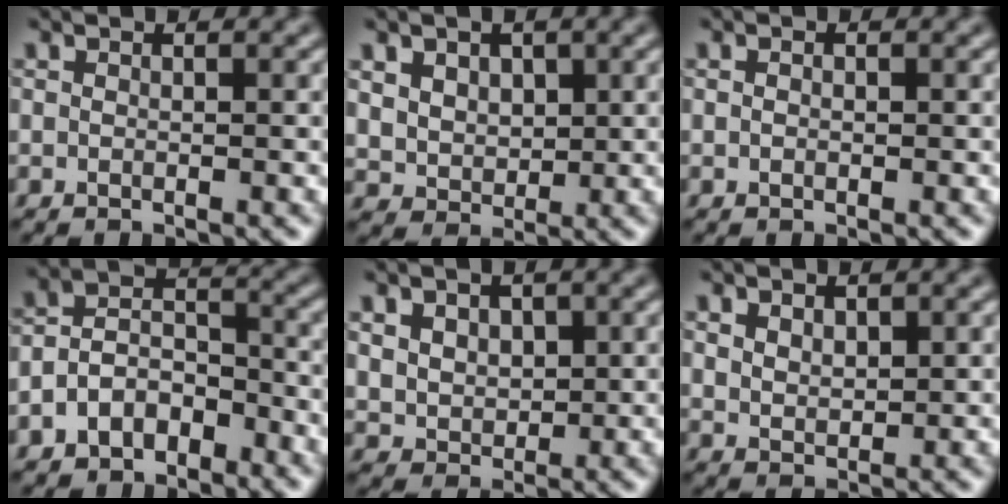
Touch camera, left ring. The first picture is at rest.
{"total": 4.2, "force": [1.6, 3.1, 2.2], "torque": [-0.056, 0.004, 0.031]}
{"total": 0.6, "force": [0.0, 0.4, 0.4], "torque": [-0.007, -0.003, 0.000]}
{"total": 4.8, "force": [-2.6, 3.1, 2.5], "torque": [-0.046, 0.005, -0.055]}
{"total": 3.7, "force": [1.2, 2.7, 2.1], "torque": [-0.043, 0.005, 0.018]}
{"total": 2.0, "force": [1.0, 1.2, 1.2], "torque": [-0.024, -0.004, 0.022]}